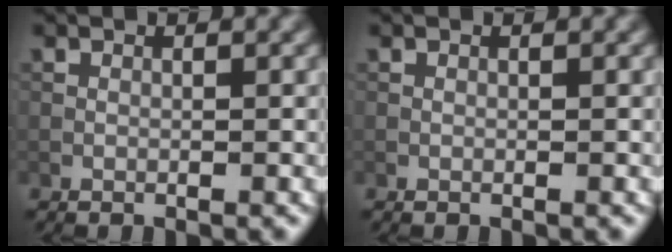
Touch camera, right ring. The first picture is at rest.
{"total": 0.0}